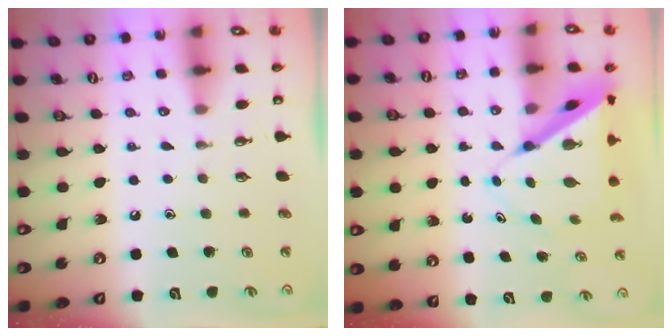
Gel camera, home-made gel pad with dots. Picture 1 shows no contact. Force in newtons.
{"total": 8.1, "press": 8.1, "slide": 0.8}